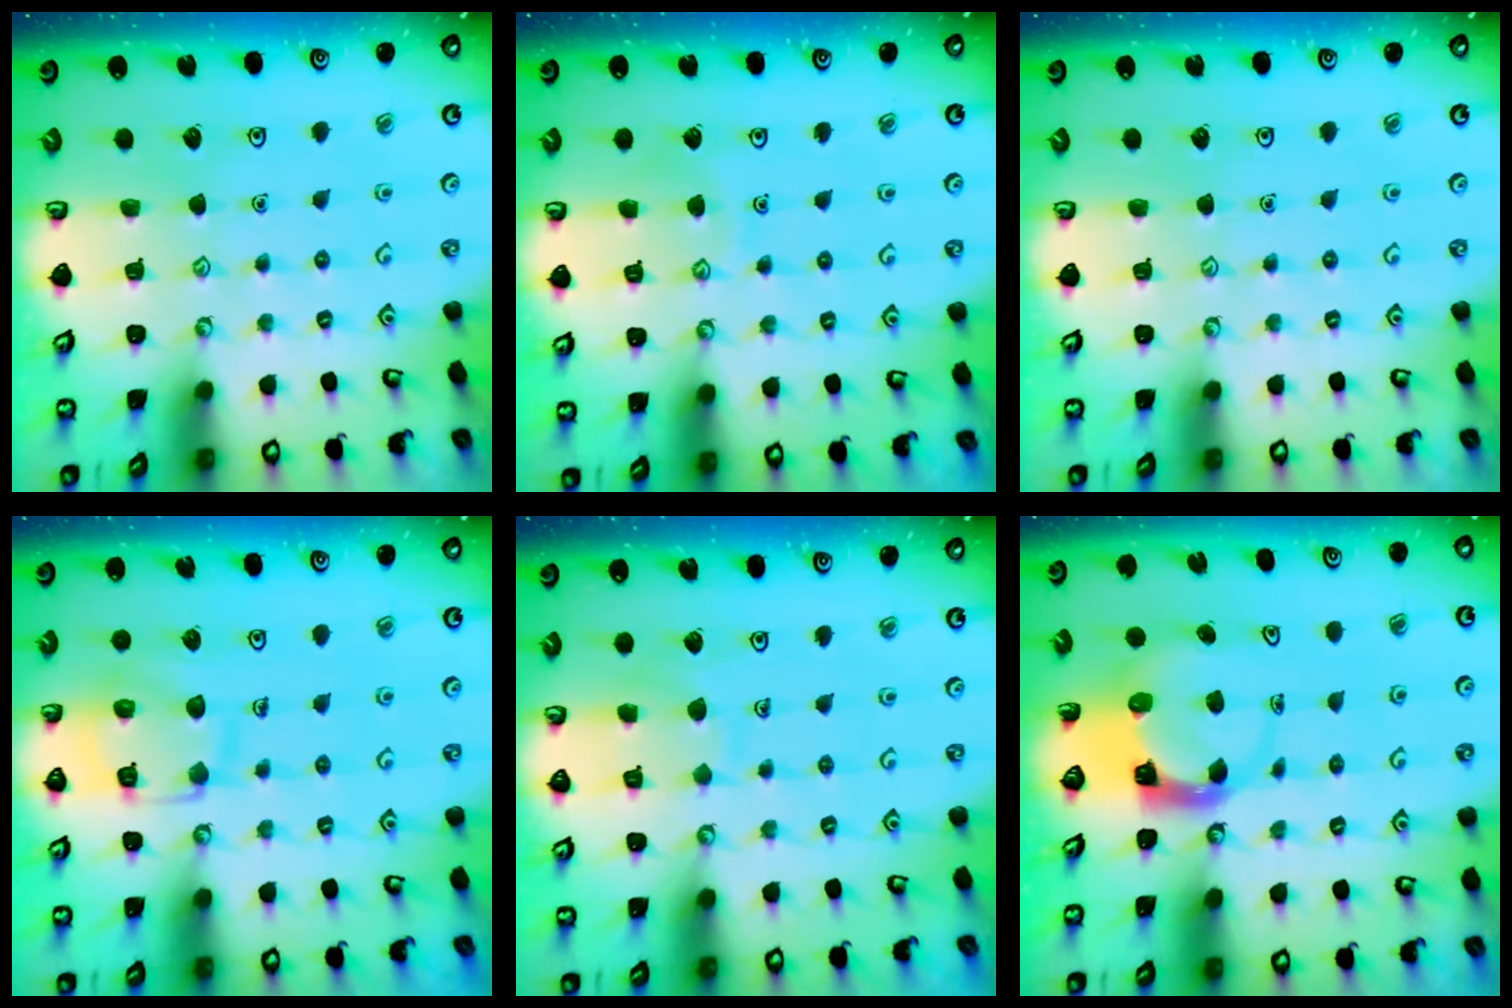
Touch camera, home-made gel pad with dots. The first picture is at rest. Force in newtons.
{"total": 5.8, "press": 5.8, "slide": 0.6}
{"total": 0.0}
{"total": 12.7, "press": 12.7, "slide": 1.3}
{"total": 6.2, "press": 6.2, "slide": 0.6}
{"total": 3.8, "press": 3.8, "slide": 0.6}